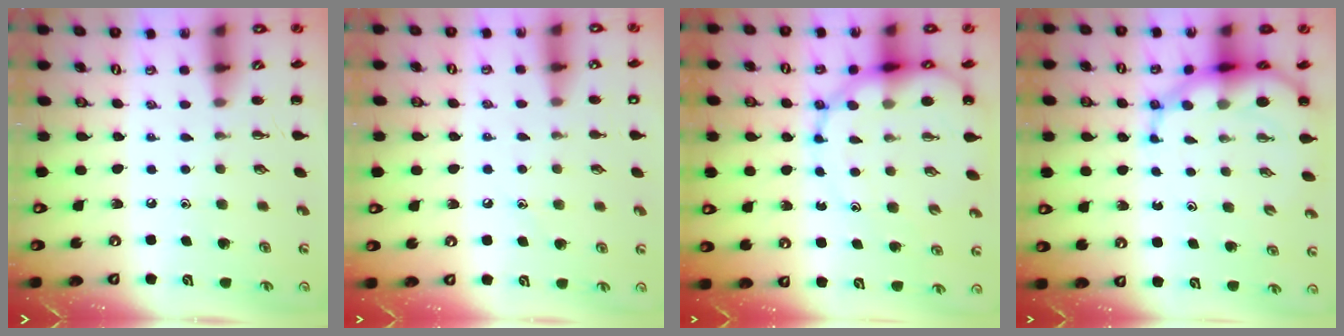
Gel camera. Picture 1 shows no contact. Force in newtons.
{"total": 5.3, "press": 5.1, "slide": 1.4}
{"total": 13.7, "press": 13.2, "slide": 3.7}
{"total": 10.1, "press": 9.5, "slide": 3.2}